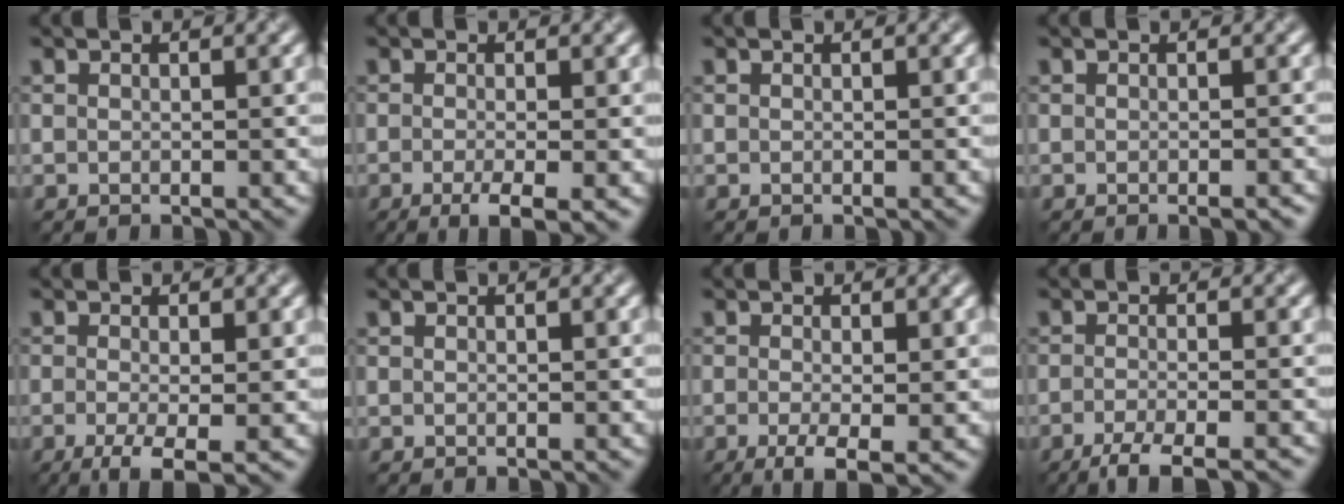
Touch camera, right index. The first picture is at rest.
{"total": 3.2, "force": [-1.3, 0.7, 2.8], "torque": [-0.050, -0.009, -0.024]}
{"total": 0.0}
{"total": 1.1, "force": [-0.7, 0.2, 0.9], "torque": [-0.010, -0.004, -0.009]}
{"total": 3.7, "force": [-1.4, 0.9, 3.3], "torque": [-0.064, -0.007, -0.029]}
{"total": 0.0}
{"total": 3.4, "force": [-1.2, 0.9, 3.1], "torque": [-0.058, -0.011, -0.023]}
{"total": 4.3, "force": [-3.0, 0.9, 2.9], "torque": [-0.045, -0.006, -0.058]}